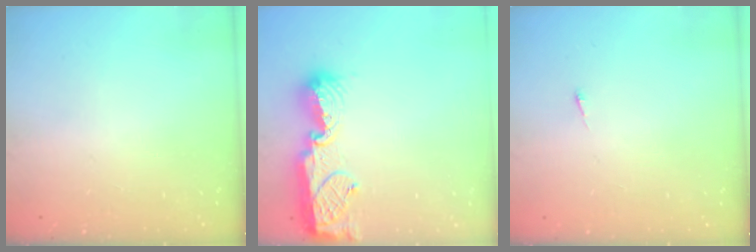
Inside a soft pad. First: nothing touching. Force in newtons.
{"total": 11.0, "press": 11.0, "slide": 0.6}
{"total": 2.6, "press": 2.5, "slide": 0.3}